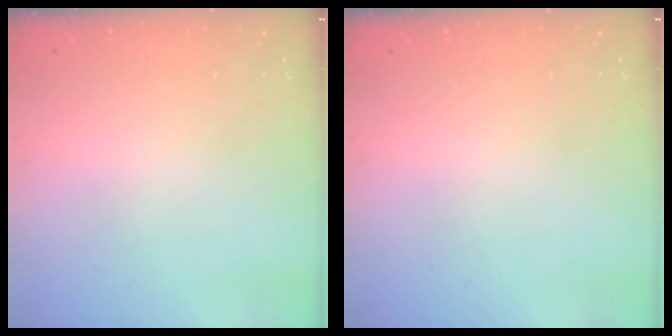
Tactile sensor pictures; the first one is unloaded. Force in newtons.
{"total": 0.0}